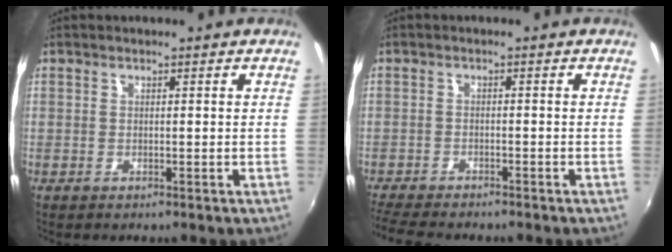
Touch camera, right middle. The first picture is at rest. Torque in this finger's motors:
{"motor_torque": [1.08, -1.06, 0.08, 0.08]}